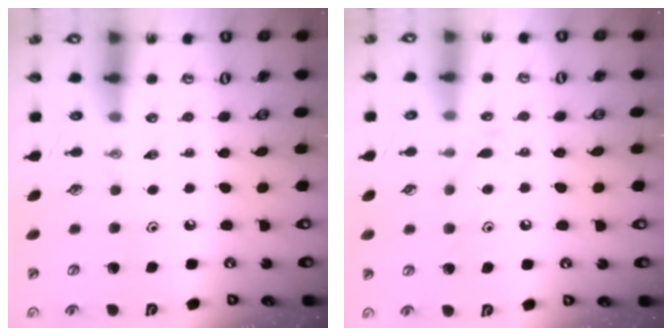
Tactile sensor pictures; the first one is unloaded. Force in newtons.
{"total": 8.8, "press": 8.8, "slide": 0.6}